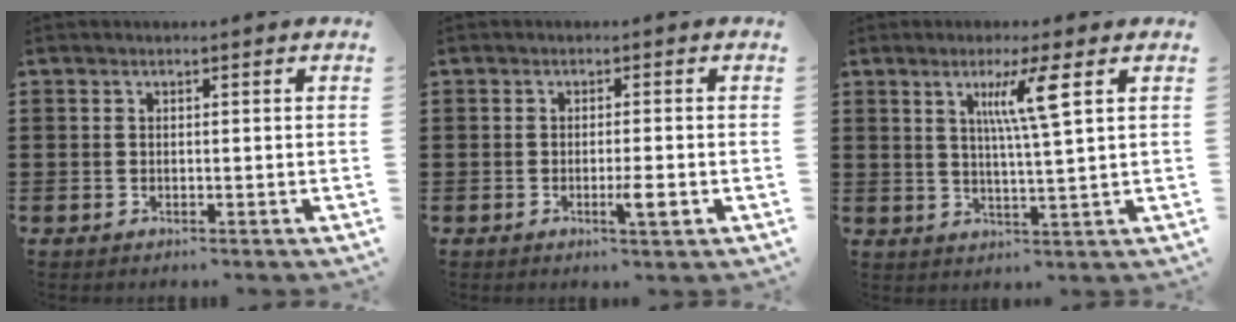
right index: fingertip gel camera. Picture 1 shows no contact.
{"total": 3.3, "force": [-1.3, 0.3, 3.0], "torque": [-0.057, -0.008, -0.024]}
{"total": 6.5, "force": [2.8, 0.7, 5.8], "torque": [-0.113, 0.004, 0.040]}